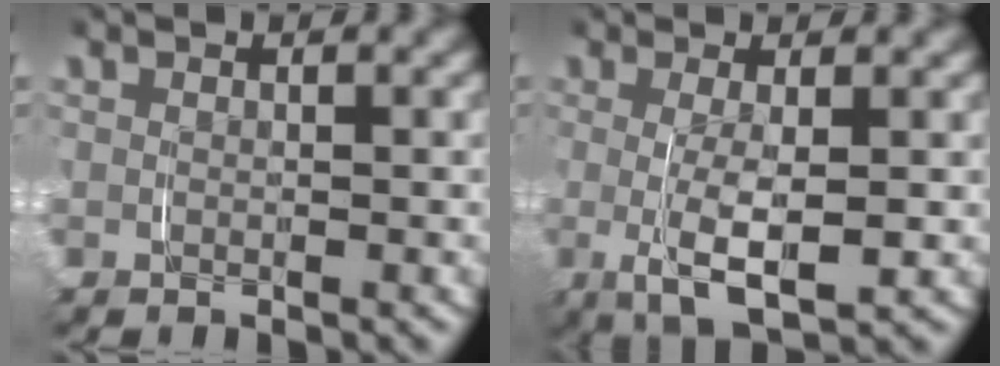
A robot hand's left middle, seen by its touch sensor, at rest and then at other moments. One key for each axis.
{"total": 5.7, "fx": -0.9, "fy": 2.1, "fz": 5.2, "tx": -0.104, "ty": -0.015, "tz": -0.007}